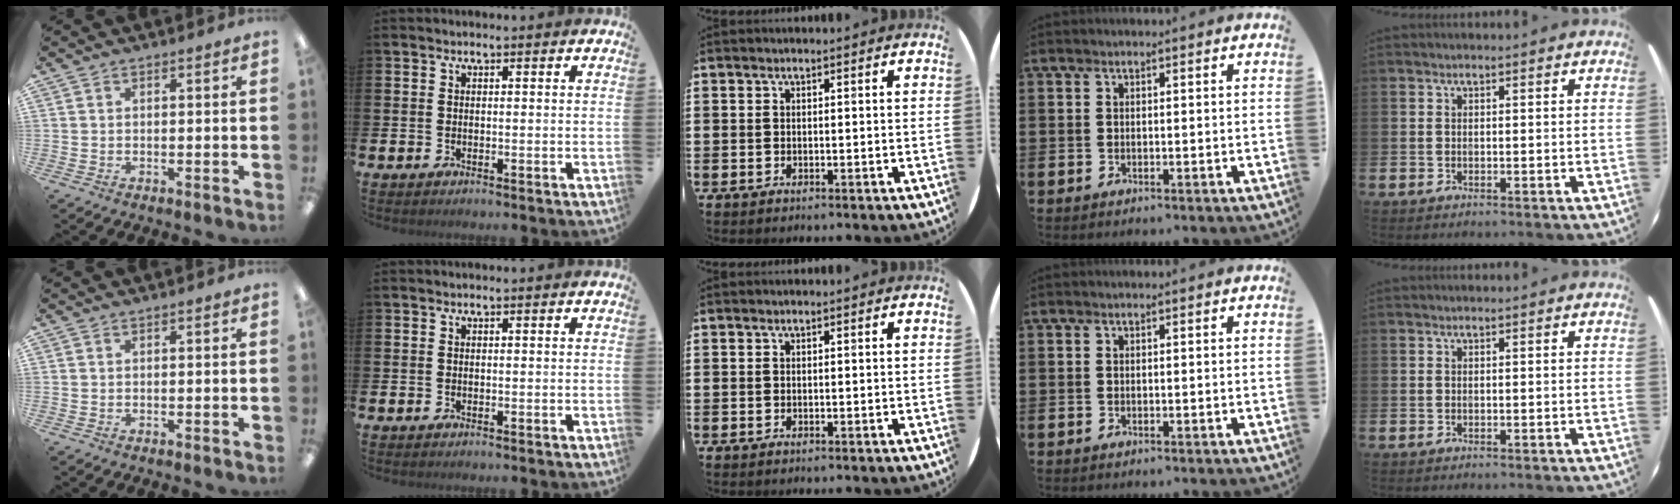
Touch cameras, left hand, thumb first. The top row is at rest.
{}